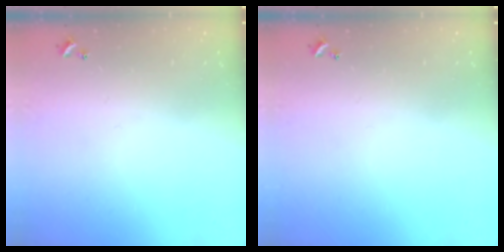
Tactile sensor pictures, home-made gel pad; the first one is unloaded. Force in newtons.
{"total": 0.0}